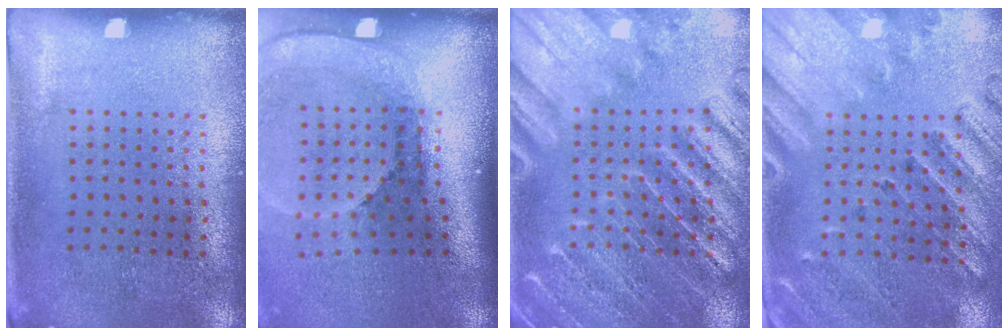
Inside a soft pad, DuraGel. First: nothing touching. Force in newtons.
{"total": 2.6, "press": 1.7, "slide": 1.9}
{"total": 3.6, "press": 3.6, "slide": 0.7}
{"total": 2.5, "press": 2.2, "slide": 1.3}